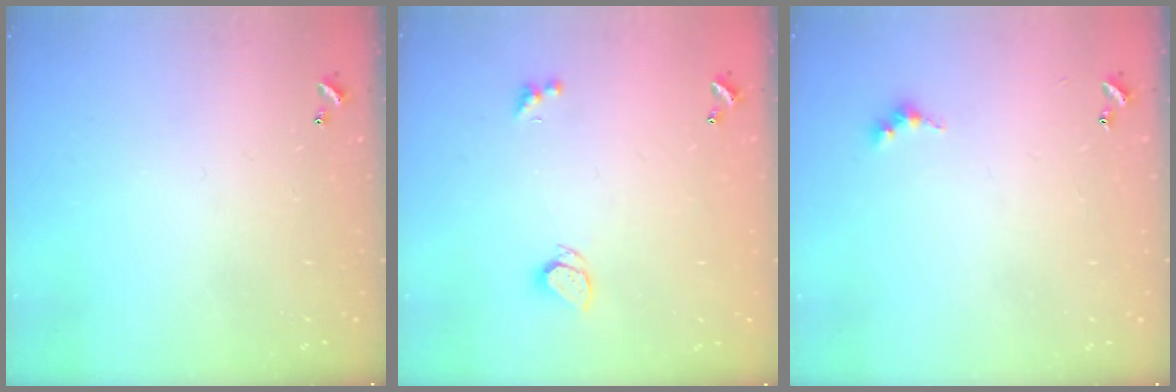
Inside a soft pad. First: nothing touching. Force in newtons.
{"total": 2.4, "press": 2.3, "slide": 0.6}
{"total": 4.6, "press": 4.5, "slide": 0.7}